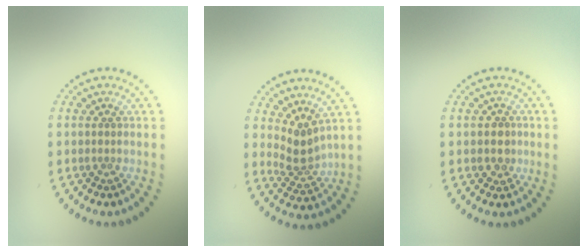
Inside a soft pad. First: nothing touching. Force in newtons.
{"total": 2.6, "press": 1.9, "slide": 1.8}
{"total": 1.6, "press": 1.5, "slide": 0.6}